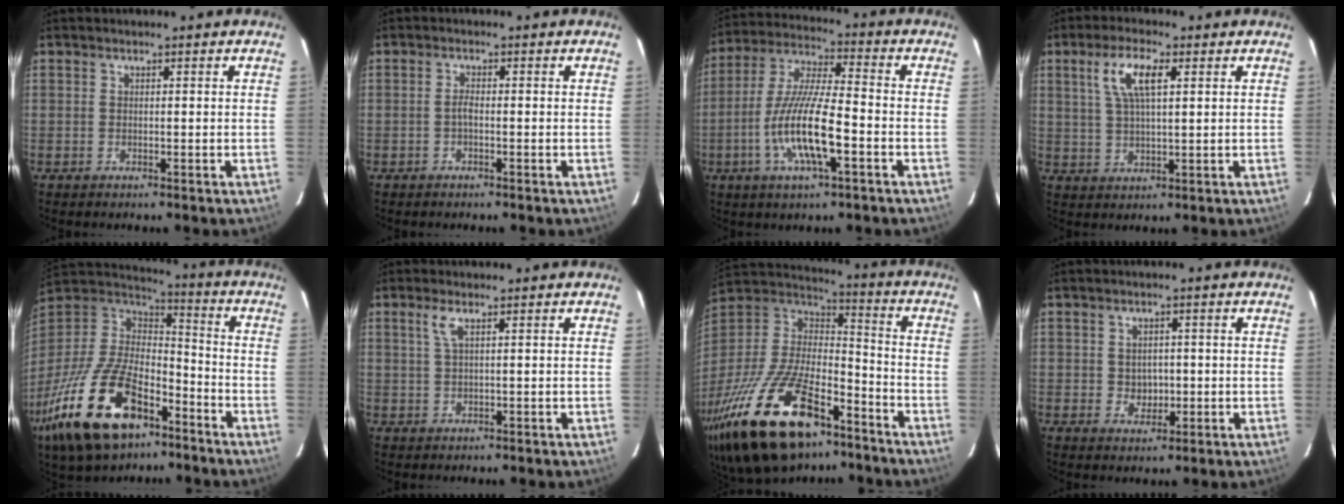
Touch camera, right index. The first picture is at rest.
{"total": 1.2, "force": [-0.5, 0.3, 1.0], "torque": [-0.021, 0.005, -0.010]}
{"total": 14.0, "force": [-4.8, 2.7, 12.8], "torque": [-0.261, -0.009, -0.093]}
{"total": 7.3, "force": [2.8, 2.2, 6.4], "torque": [-0.124, 0.009, 0.055]}
{"total": 27.6, "force": [-15.7, 13.8, 18.0], "torque": [-0.387, -0.031, -0.267]}
{"total": 2.1, "force": [0.9, -0.1, 1.9], "torque": [-0.039, 0.001, 0.020]}
{"total": 32.5, "force": [-20.5, 14.3, 20.9], "torque": [-0.435, -0.036, -0.333]}
{"total": 3.3, "force": [-0.2, 3.0, 1.3], "torque": [-0.021, 0.003, 0.003]}